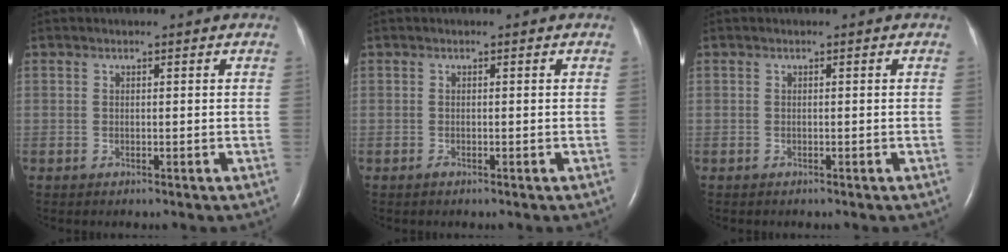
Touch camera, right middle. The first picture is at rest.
{"total": 0.0}
{"total": 0.0}